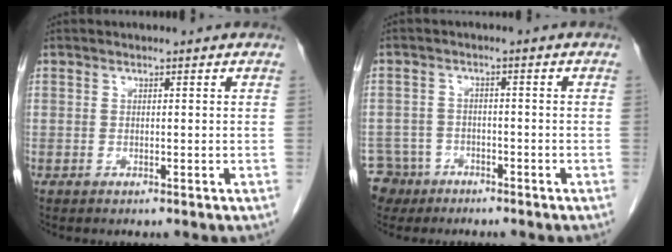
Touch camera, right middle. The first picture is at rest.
{"total": 6.1, "force": [-4.2, 4.4, -0.1], "torque": [-0.005, 0.003, -0.071]}